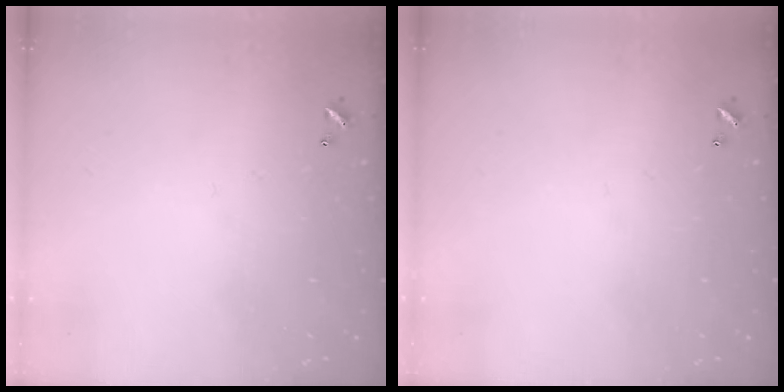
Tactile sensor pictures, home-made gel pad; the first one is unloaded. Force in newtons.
{"total": 0.0}